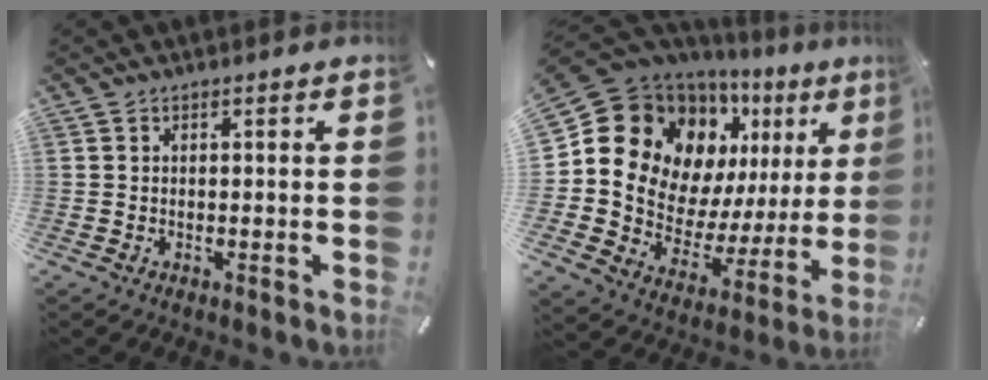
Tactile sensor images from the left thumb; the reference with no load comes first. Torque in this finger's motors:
{"motor_torque": [2.52, 2.49, 1.82, -0.94, 0.33]}